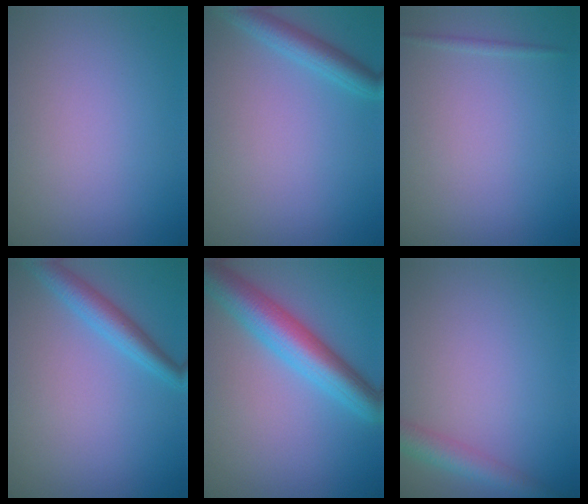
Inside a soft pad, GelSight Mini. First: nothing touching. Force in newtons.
{"total": 2.7, "press": 2.7, "slide": 0.1}
{"total": 0.6, "press": 0.6, "slide": 0.0}
{"total": 3.2, "press": 3.2, "slide": 0.1}
{"total": 6.9, "press": 6.9, "slide": 0.3}
{"total": 2.9, "press": 2.9, "slide": 0.1}